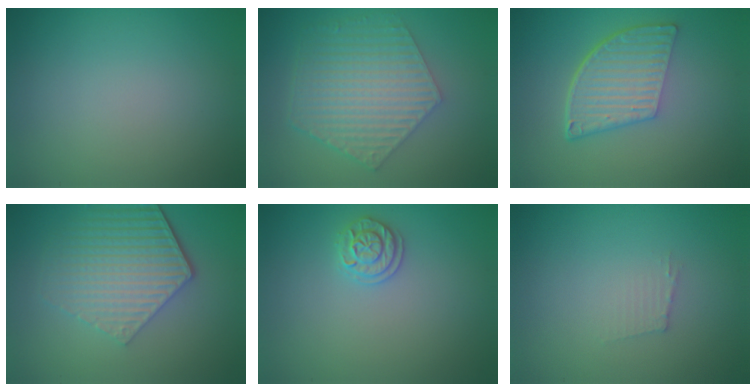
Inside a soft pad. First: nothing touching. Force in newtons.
{"total": 6.2, "press": 4.5, "slide": 4.3}
{"total": 6.1, "press": 4.1, "slide": 4.5}
{"total": 6.1, "press": 4.5, "slide": 4.1}
{"total": 1.8, "press": 1.8, "slide": 0.5}
{"total": 1.1, "press": 1.0, "slide": 0.2}